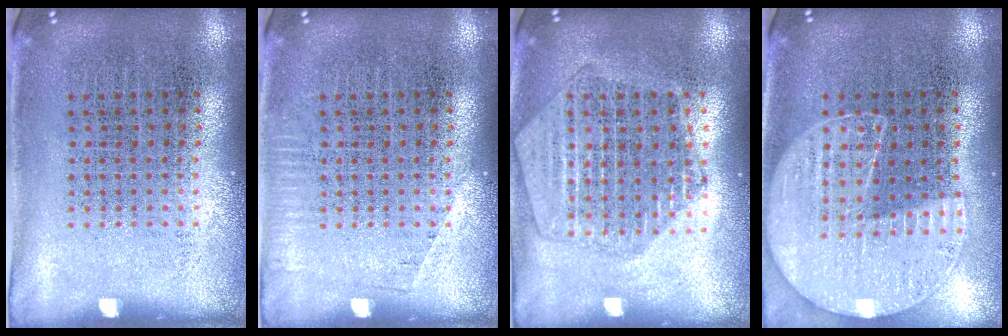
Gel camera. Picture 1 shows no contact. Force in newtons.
{"total": 0.7, "press": 0.7, "slide": 0.2}
{"total": 1.9, "press": 1.8, "slide": 0.6}
{"total": 1.2, "press": 1.1, "slide": 0.2}